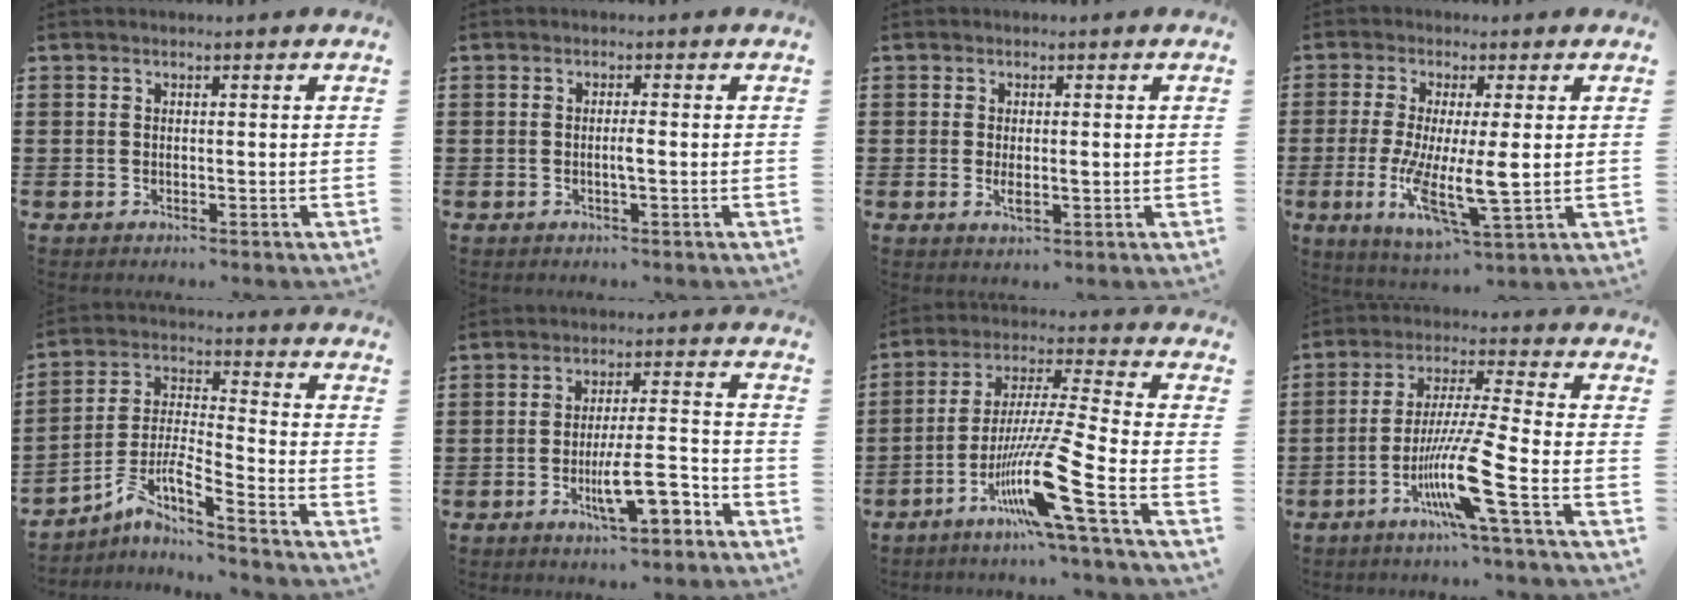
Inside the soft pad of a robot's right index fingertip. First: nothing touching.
{"total": 1.4, "force": [-0.3, 0.0, 1.3], "torque": [-0.027, -0.002, -0.007]}
{"total": 2.3, "force": [-0.2, 0.7, 2.2], "torque": [-0.041, -0.002, -0.003]}
{"total": 8.9, "force": [-1.0, 2.0, 8.6], "torque": [-0.180, -0.019, -0.016]}
{"total": 6.5, "force": [-5.6, 0.1, 3.4], "torque": [-0.090, -0.023, -0.119]}
{"total": 10.3, "force": [-4.2, 2.8, 8.9], "torque": [-0.161, 0.001, -0.071]}
{"total": 14.7, "force": [-7.5, 0.3, 12.7], "torque": [-0.252, -0.009, -0.140]}
{"total": 11.8, "force": [-5.2, 0.1, 10.6], "torque": [-0.223, -0.013, -0.105]}